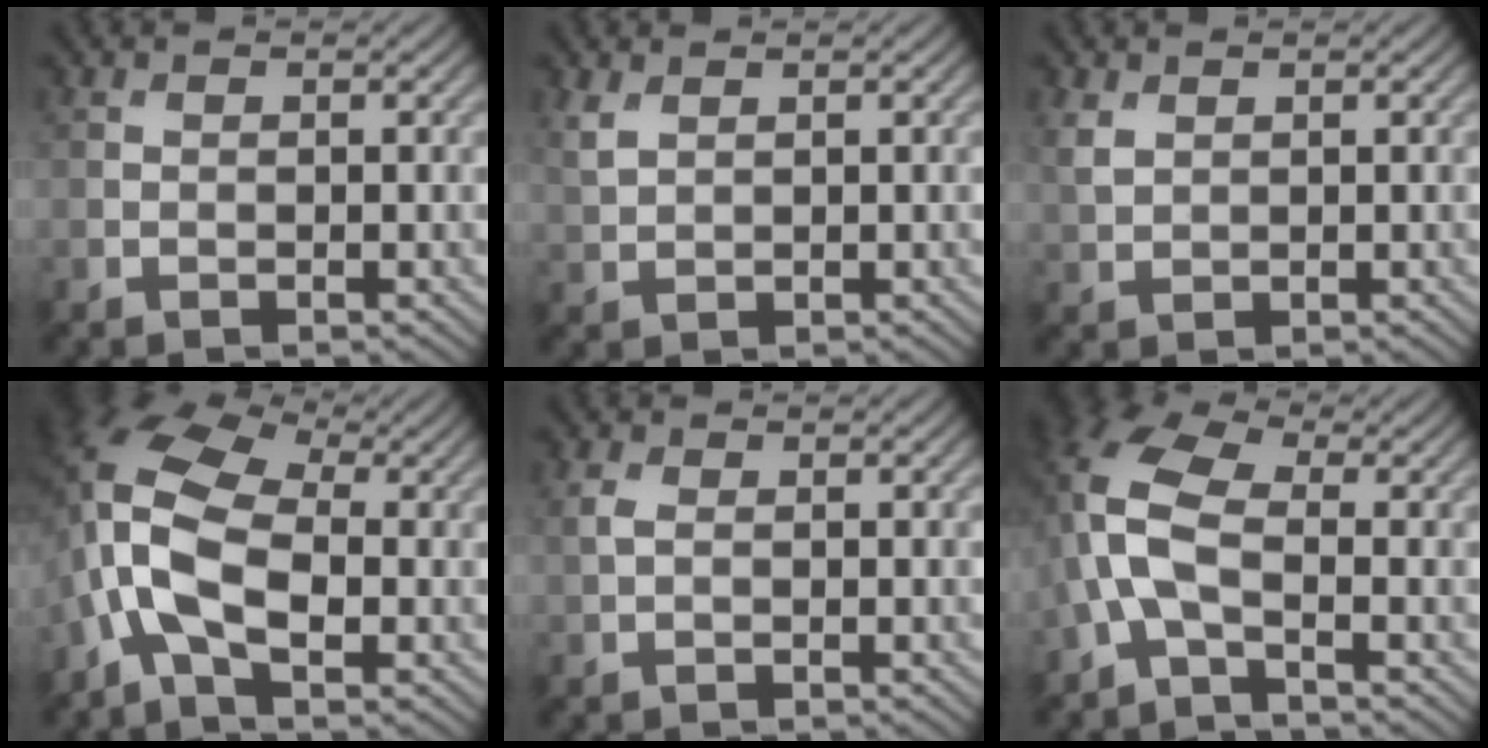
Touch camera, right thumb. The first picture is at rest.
{"total": 2.1, "force": [1.4, 1.0, 1.2], "torque": [-0.039, 0.001, 0.034]}
{"total": 2.3, "force": [1.2, 1.4, 1.3], "torque": [-0.038, 0.000, 0.028]}
{"total": 13.3, "force": [-1.6, 7.3, 11.0], "torque": [-0.259, 0.007, -0.052]}
{"total": 1.5, "force": [0.3, 0.9, 1.1], "torque": [-0.032, 0.002, 0.005]}
{"total": 8.1, "force": [-1.1, 3.8, 7.0], "torque": [-0.176, 0.016, -0.044]}